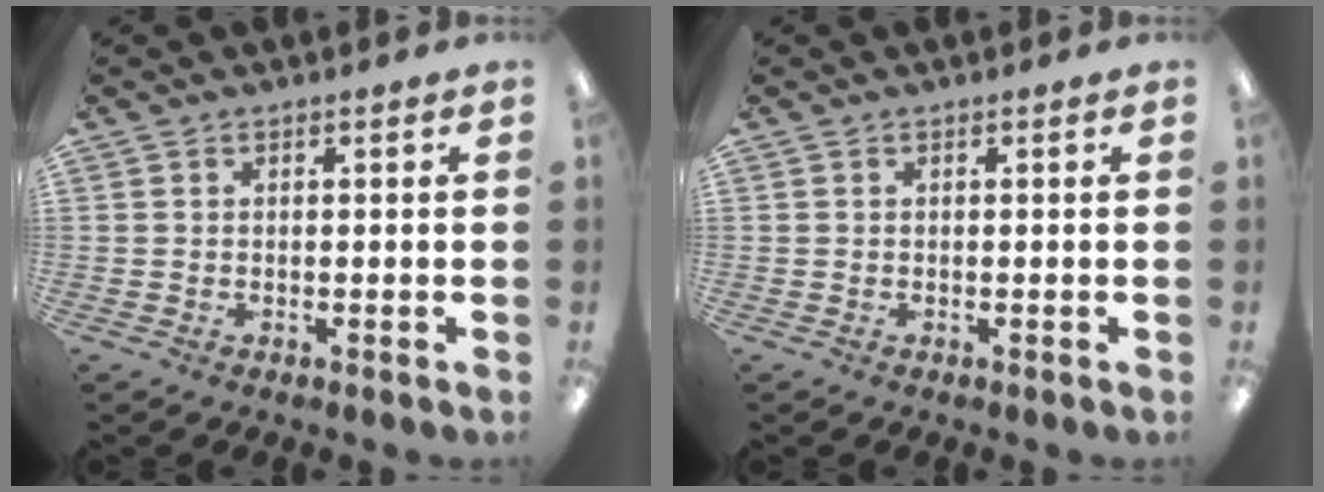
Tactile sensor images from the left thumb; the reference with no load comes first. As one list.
[{"total": 0.0}]